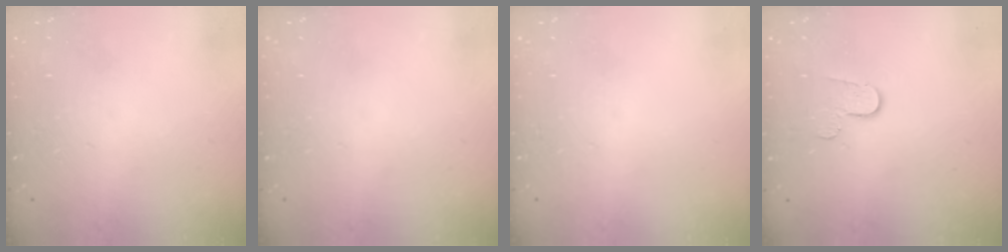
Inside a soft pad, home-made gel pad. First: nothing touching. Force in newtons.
{"total": 0.0}
{"total": 0.0}
{"total": 5.7, "press": 5.7, "slide": 0.5}